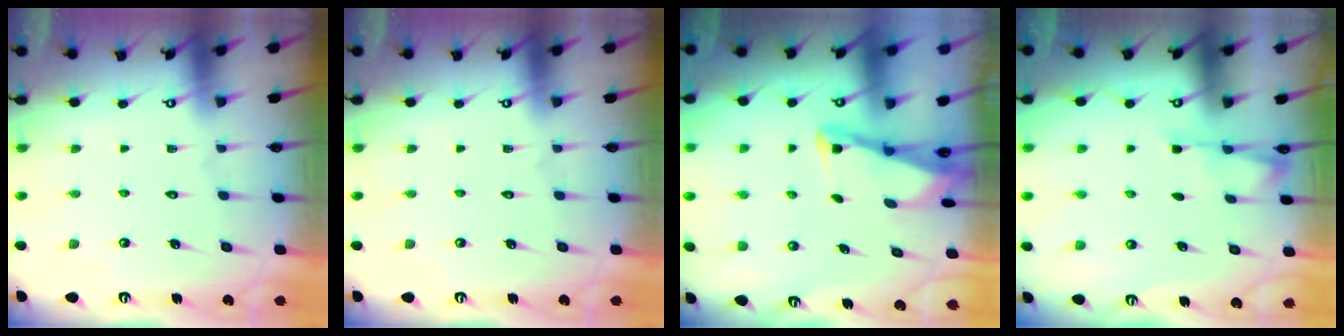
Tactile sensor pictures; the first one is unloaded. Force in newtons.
{"total": 0.0}
{"total": 2.9, "press": 2.9, "slide": 0.3}
{"total": 2.6, "press": 2.6, "slide": 0.5}